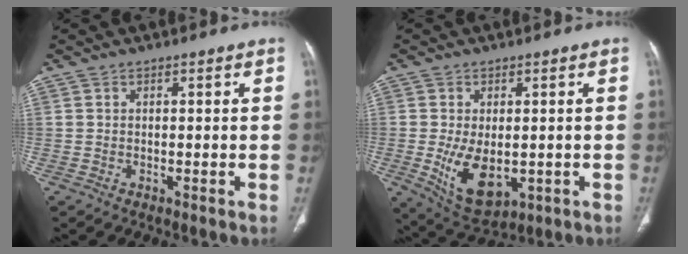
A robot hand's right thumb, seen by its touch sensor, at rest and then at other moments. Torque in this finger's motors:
{"motor_torque": [0.05, 0.25, 0.96, 0.12, 0.28]}